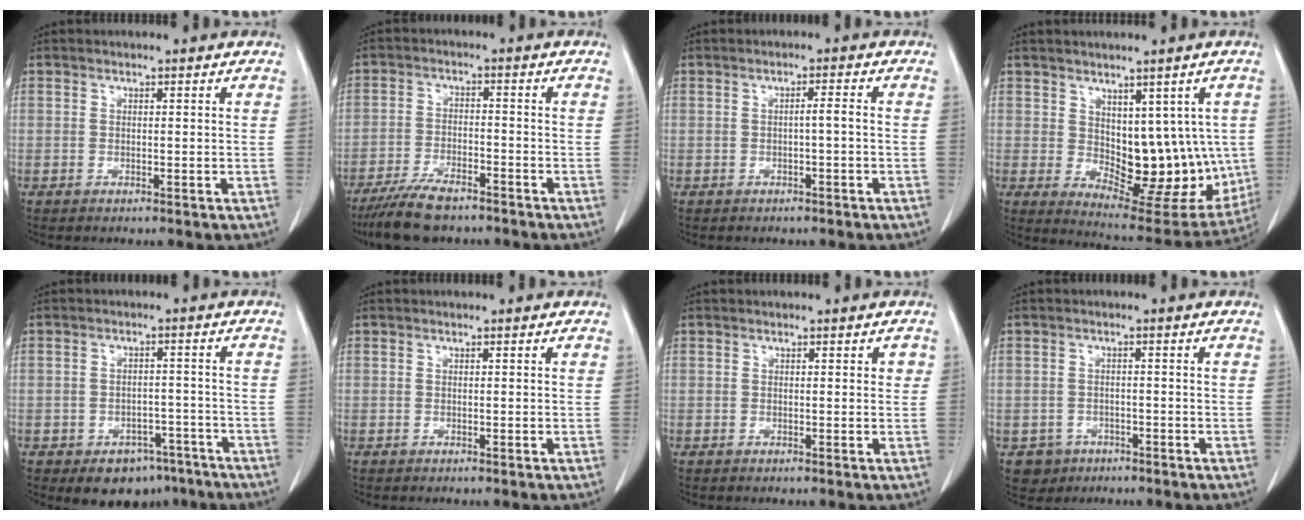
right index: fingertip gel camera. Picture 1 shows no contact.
{"total": 8.6, "force": [-7.0, 2.1, 4.5], "torque": [-0.084, -0.019, -0.123]}
{"total": 1.5, "force": [-0.4, -0.1, 1.4], "torque": [-0.022, 0.003, -0.006]}
{"total": 13.8, "force": [0.6, 7.5, 11.6], "torque": [-0.135, -0.003, 0.038]}
{"total": 7.5, "force": [-5.1, 4.8, 2.7], "torque": [-0.019, 0.015, -0.065]}
{"total": 0.0}
{"total": 1.0, "force": [0.3, 0.5, 0.8], "torque": [-0.008, 0.001, 0.003]}
{"total": 3.6, "force": [-1.8, 3.0, 0.1], "torque": [0.001, 0.011, -0.025]}